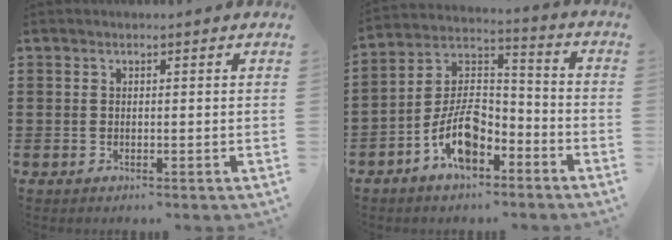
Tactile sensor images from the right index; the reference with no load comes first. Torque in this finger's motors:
{"motor_torque": [2.14, 0.00, 1.05, 0.21]}